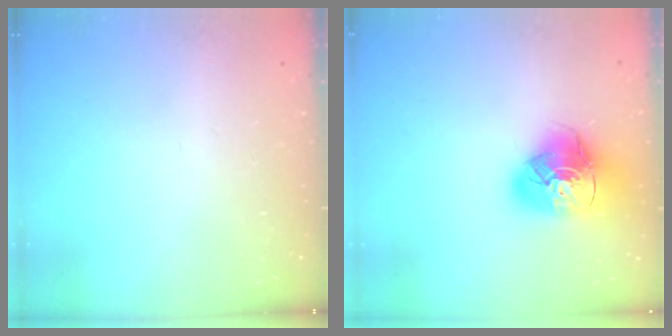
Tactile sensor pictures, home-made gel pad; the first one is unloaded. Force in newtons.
{"total": 15.6, "press": 15.5, "slide": 1.6}